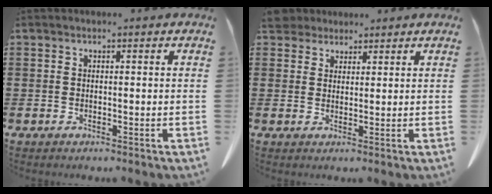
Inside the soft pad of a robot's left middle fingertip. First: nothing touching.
{"total": 3.2, "force": [3.0, 1.1, 0.3], "torque": [-0.010, -0.005, 0.058]}